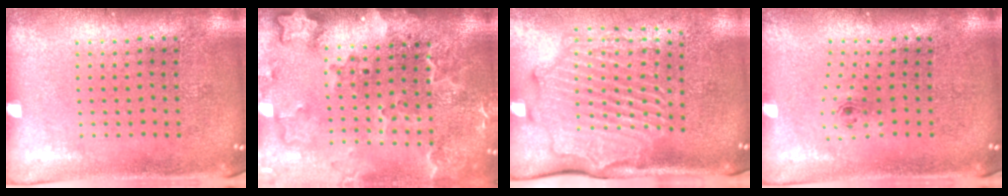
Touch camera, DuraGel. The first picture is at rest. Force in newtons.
{"total": 2.9, "press": 2.2, "slide": 1.8}
{"total": 2.7, "press": 2.2, "slide": 1.7}
{"total": 0.8, "press": 0.4, "slide": 0.7}